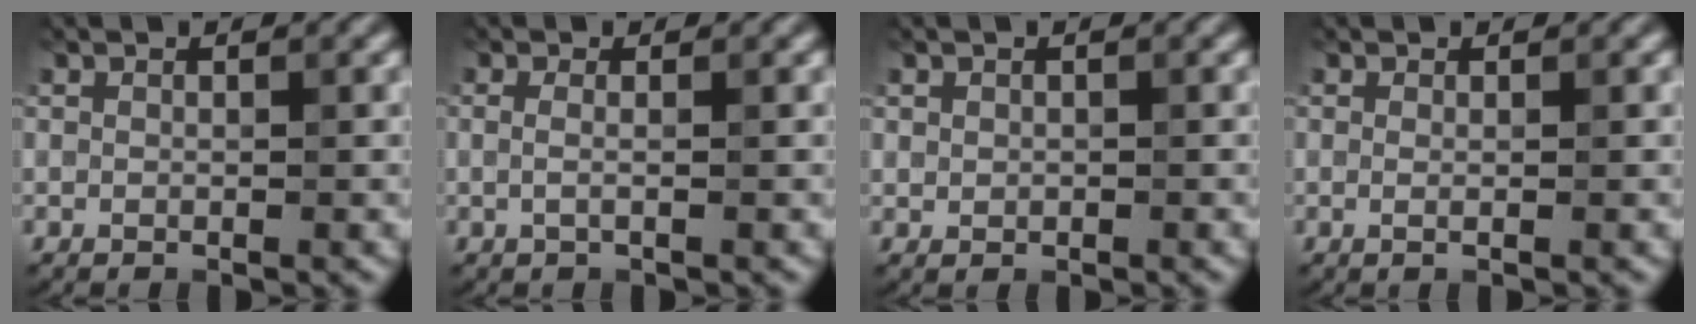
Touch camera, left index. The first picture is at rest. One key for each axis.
{"total": 1.2, "fx": 0.0, "fy": 0.4, "fz": 1.2, "tx": -0.022, "ty": -0.006, "tz": -0.007}
{"total": 0.6, "fx": 0.2, "fy": 0.6, "fz": 0.2, "tx": 0.000, "ty": -0.003, "tz": 0.005}
{"total": 0.9, "fx": 0.0, "fy": 0.3, "fz": 0.9, "tx": -0.010, "ty": -0.003, "tz": -0.003}